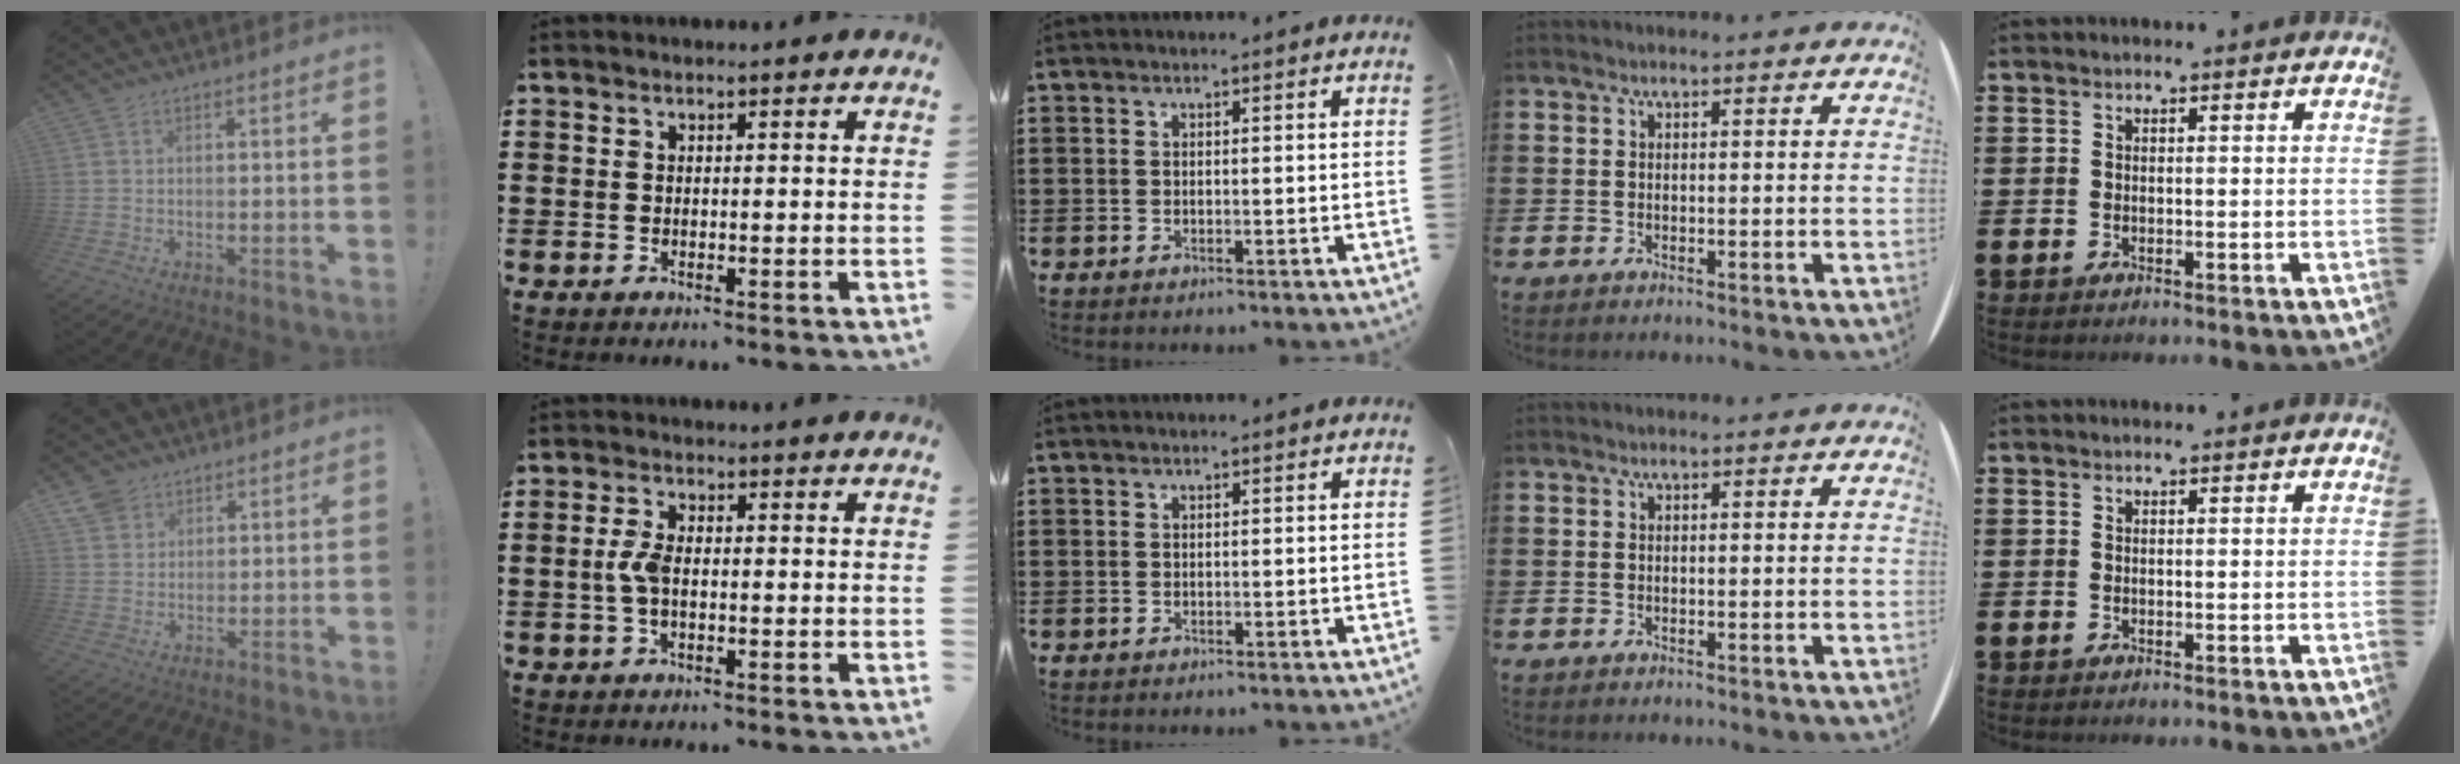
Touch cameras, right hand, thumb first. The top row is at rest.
{"thumb": {"total": 5.9, "force": [4.2, 3.9, 1.4], "torque": [-0.027, -0.024, 0.082]}, "index": {"total": 3.7, "force": [-0.4, 1.6, 3.3], "torque": [-0.085, -0.005, -0.014]}}